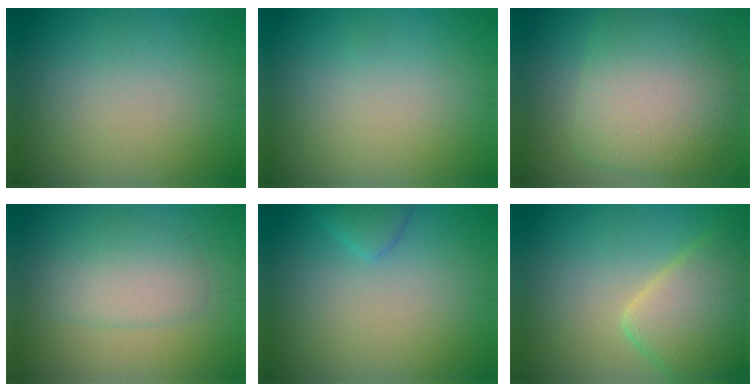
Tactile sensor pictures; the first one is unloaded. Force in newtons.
{"total": 0.0}
{"total": 8.8, "press": 8.8, "slide": 0.2}
{"total": 3.1, "press": 3.1, "slide": 0.0}
{"total": 1.7, "press": 1.7, "slide": 0.1}
{"total": 6.5, "press": 6.5, "slide": 0.6}